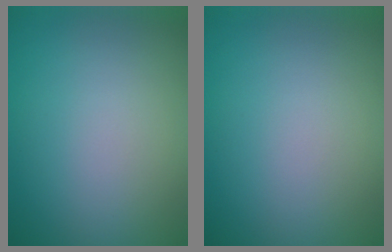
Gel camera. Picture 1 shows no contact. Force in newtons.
{"total": 0.0}